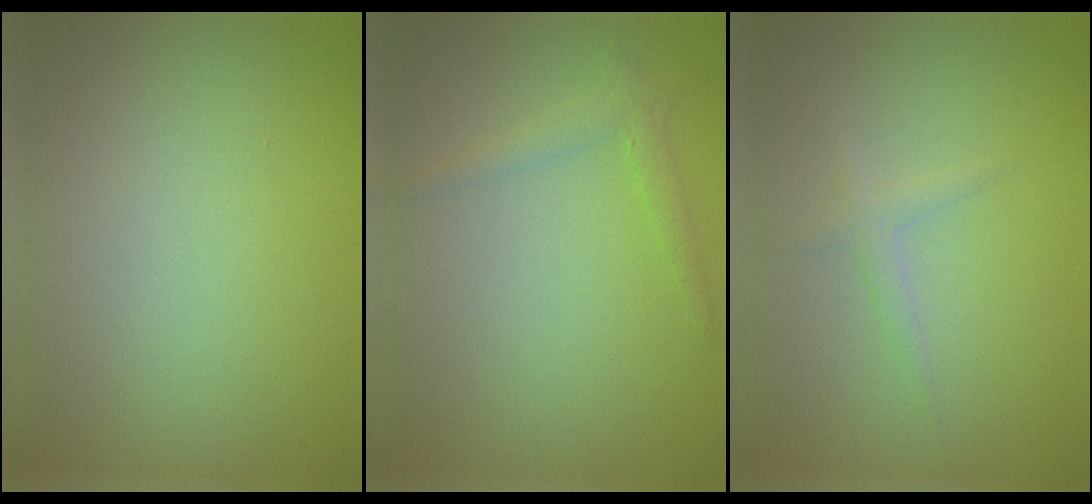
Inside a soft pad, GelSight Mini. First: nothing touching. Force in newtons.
{"total": 1.6, "press": 1.6, "slide": 0.1}
{"total": 1.2, "press": 1.2, "slide": 0.1}